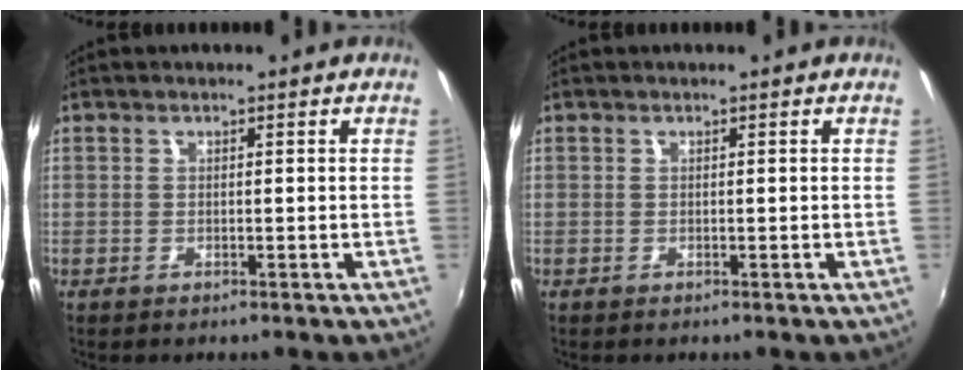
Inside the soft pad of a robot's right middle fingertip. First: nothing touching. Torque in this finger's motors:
{"motor_torque": [0.00, 0.00, 0.00, 0.00]}